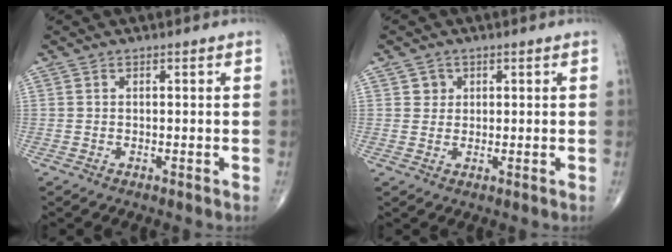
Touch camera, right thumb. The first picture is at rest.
{"total": 2.2, "force": [0.8, 2.0, 0.3], "torque": [0.009, -0.002, 0.007]}